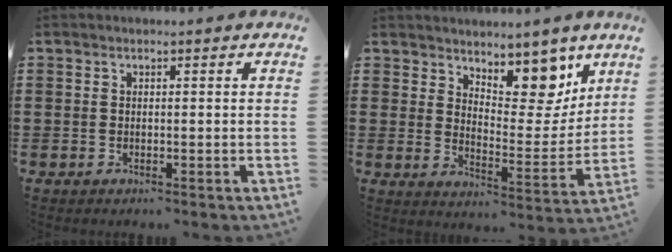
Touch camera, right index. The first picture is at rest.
{"total": 9.8, "force": [7.7, 4.1, 4.4], "torque": [-0.078, -0.046, 0.139]}